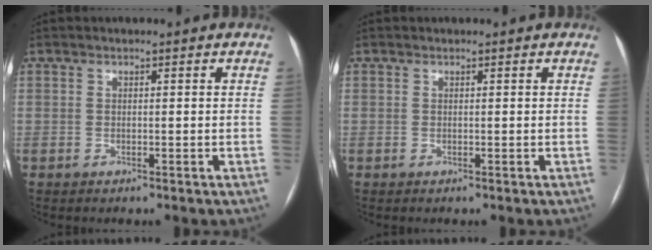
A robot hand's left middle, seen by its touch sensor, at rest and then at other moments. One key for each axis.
{"total": 0.0}